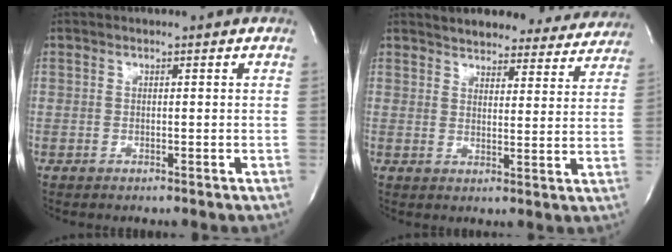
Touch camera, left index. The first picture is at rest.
{"total": 17.8, "force": [16.4, 5.4, 4.6], "torque": [-0.051, -0.011, 0.190]}